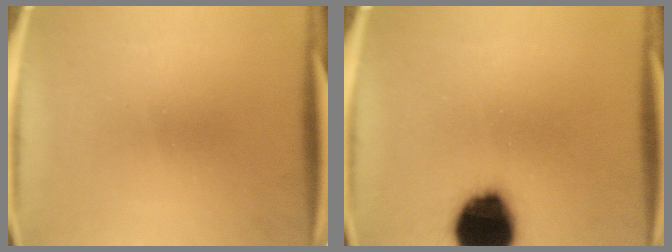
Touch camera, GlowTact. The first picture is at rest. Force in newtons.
{"total": 18.9}